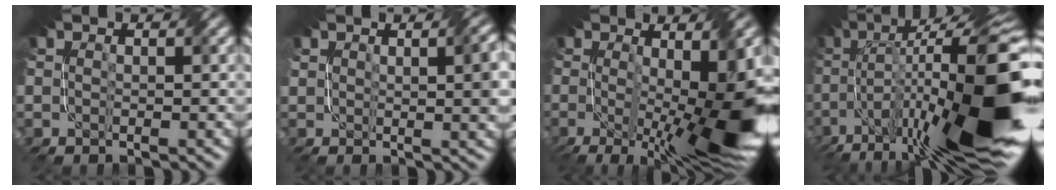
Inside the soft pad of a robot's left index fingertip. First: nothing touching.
{"total": 4.0, "force": [1.3, 1.4, 3.6], "torque": [-0.045, 0.001, 0.022]}
{"total": 12.1, "force": [-1.3, 3.1, 11.7], "torque": [-0.163, -0.015, -0.013]}
{"total": 18.6, "force": [-4.7, 5.2, 17.2], "torque": [-0.286, 0.025, -0.083]}